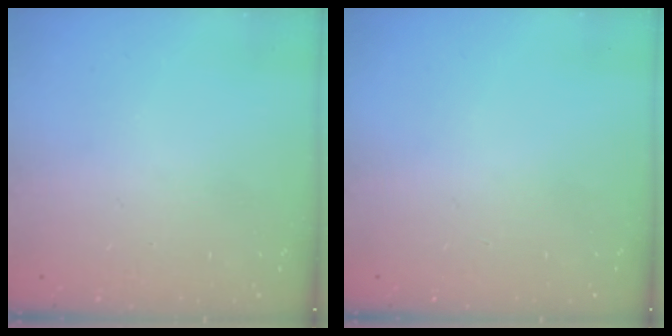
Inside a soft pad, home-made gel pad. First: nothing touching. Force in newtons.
{"total": 0.0}